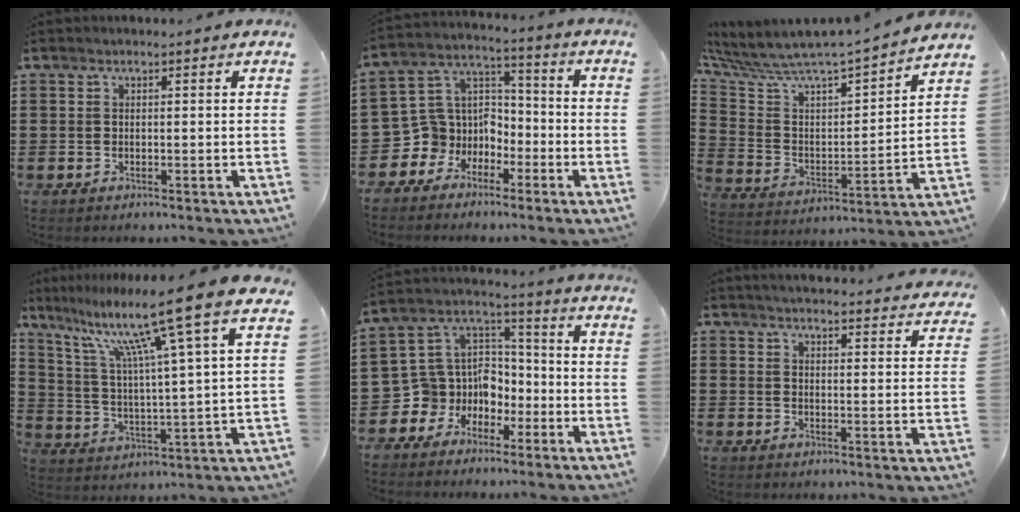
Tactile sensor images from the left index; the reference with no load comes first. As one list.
[{"total": 7.5, "force": [-3.1, 6.7, 0.9], "torque": [-0.056, 0.000, -0.061]}, {"total": 5.3, "force": [5.0, 0.5, 1.6], "torque": [-0.063, -0.059, 0.076]}, {"total": 13.2, "force": [9.5, 0.0, 9.2], "torque": [-0.194, -0.052, 0.146]}, {"total": 8.4, "force": [-2.6, 7.8, 1.6], "torque": [-0.078, -0.008, -0.047]}, {"total": 3.9, "force": [3.8, -0.3, 0.8], "torque": [-0.030, -0.023, 0.066]}]